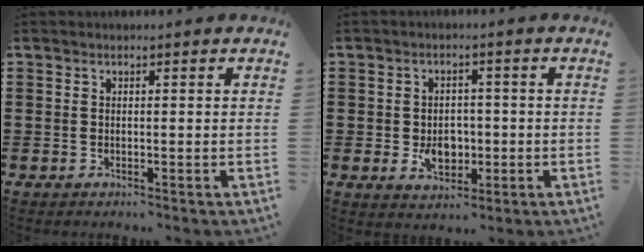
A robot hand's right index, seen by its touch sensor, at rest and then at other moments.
{"total": 4.8, "force": [-0.8, 3.4, 3.3], "torque": [-0.049, 0.000, -0.018]}